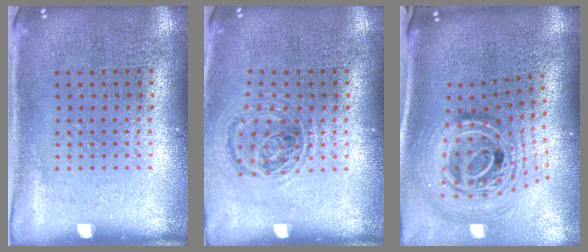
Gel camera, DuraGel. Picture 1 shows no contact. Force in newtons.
{"total": 0.9, "press": 0.9, "slide": 0.2}
{"total": 2.5, "press": 1.8, "slide": 1.8}